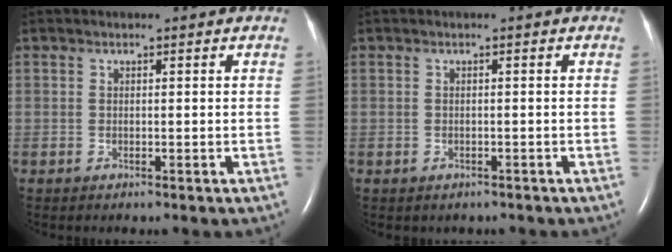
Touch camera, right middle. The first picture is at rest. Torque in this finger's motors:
{"motor_torque": [-0.10, 0.04, 0.02, 0.00]}